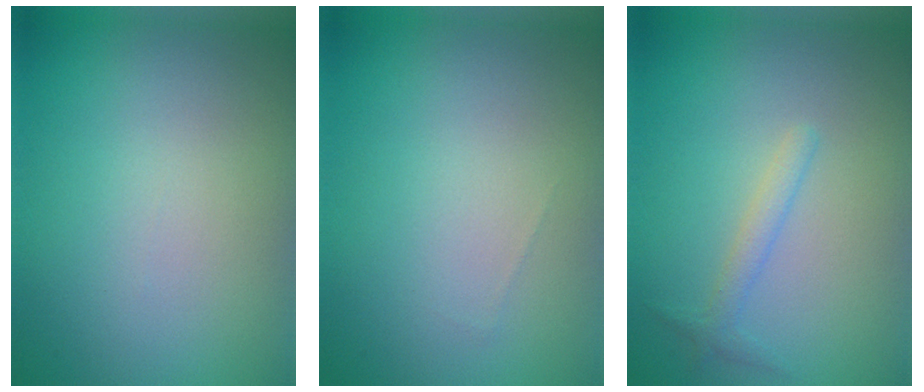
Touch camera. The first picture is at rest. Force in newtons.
{"total": 0.0}
{"total": 1.4, "press": 1.4, "slide": 0.1}